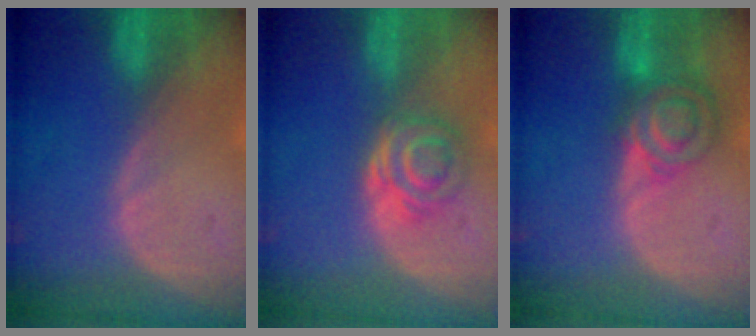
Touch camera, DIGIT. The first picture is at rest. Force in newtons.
{"total": 5.2, "press": 4.8, "slide": 1.9}
{"total": 7.3, "press": 6.3, "slide": 3.8}